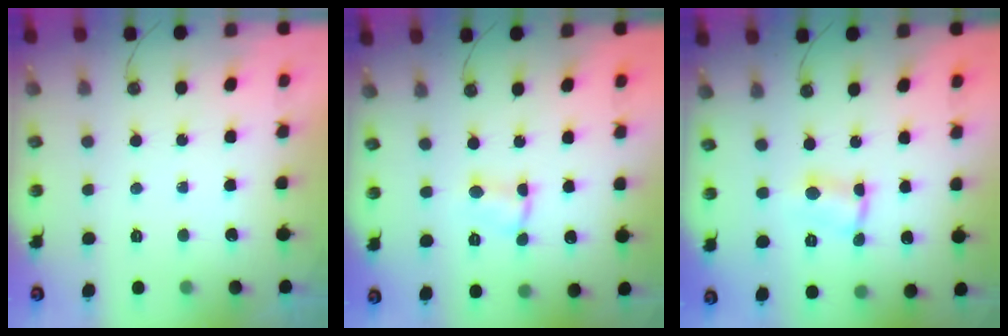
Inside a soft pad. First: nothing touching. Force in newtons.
{"total": 1.6, "press": 1.6, "slide": 0.3}
{"total": 2.9, "press": 1.4, "slide": 2.5}